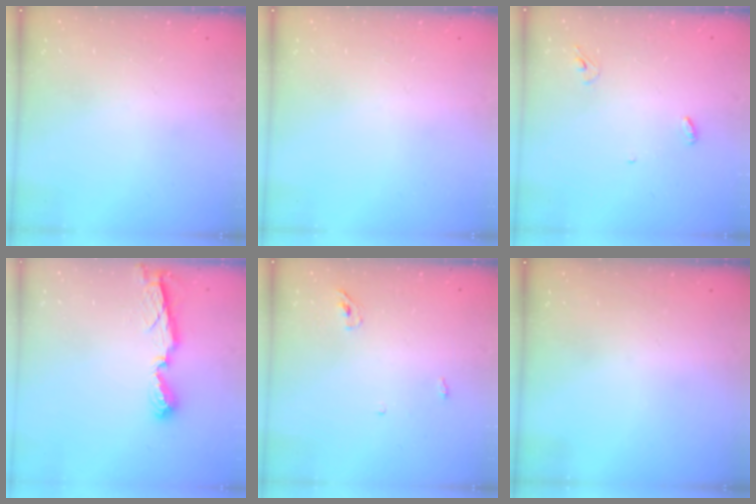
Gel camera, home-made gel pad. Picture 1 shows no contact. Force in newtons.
{"total": 0.0}
{"total": 3.5, "press": 3.5, "slide": 0.3}
{"total": 7.8, "press": 7.8, "slide": 0.5}
{"total": 3.3, "press": 3.3, "slide": 0.7}
{"total": 0.0}